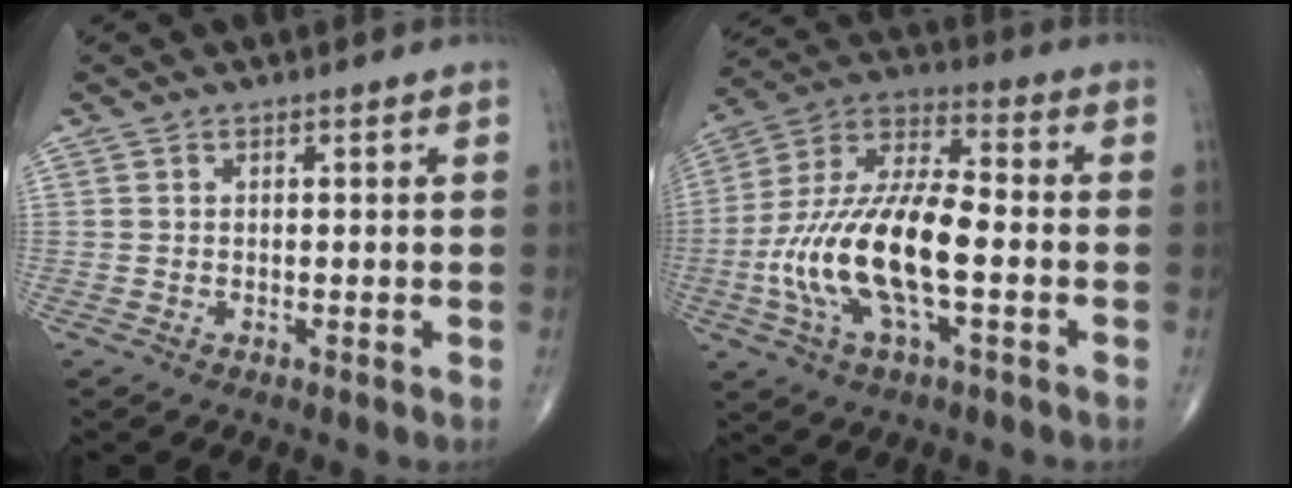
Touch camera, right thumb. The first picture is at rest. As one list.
[{"total": 19.4, "force": [-4.0, 7.8, 17.3], "torque": [-0.349, 0.034, -0.075]}]